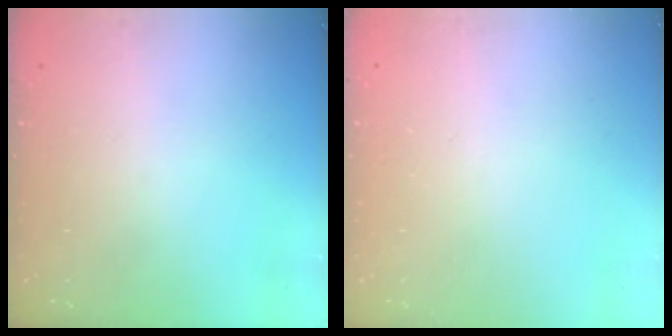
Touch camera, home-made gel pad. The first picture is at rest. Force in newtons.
{"total": 2.5, "press": 2.5, "slide": 0.2}